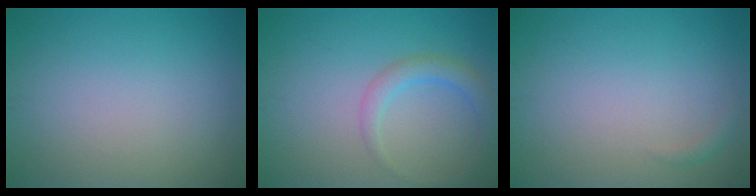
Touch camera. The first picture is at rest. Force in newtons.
{"total": 2.4, "press": 2.4, "slide": 0.1}
{"total": 0.6, "press": 0.6, "slide": 0.1}